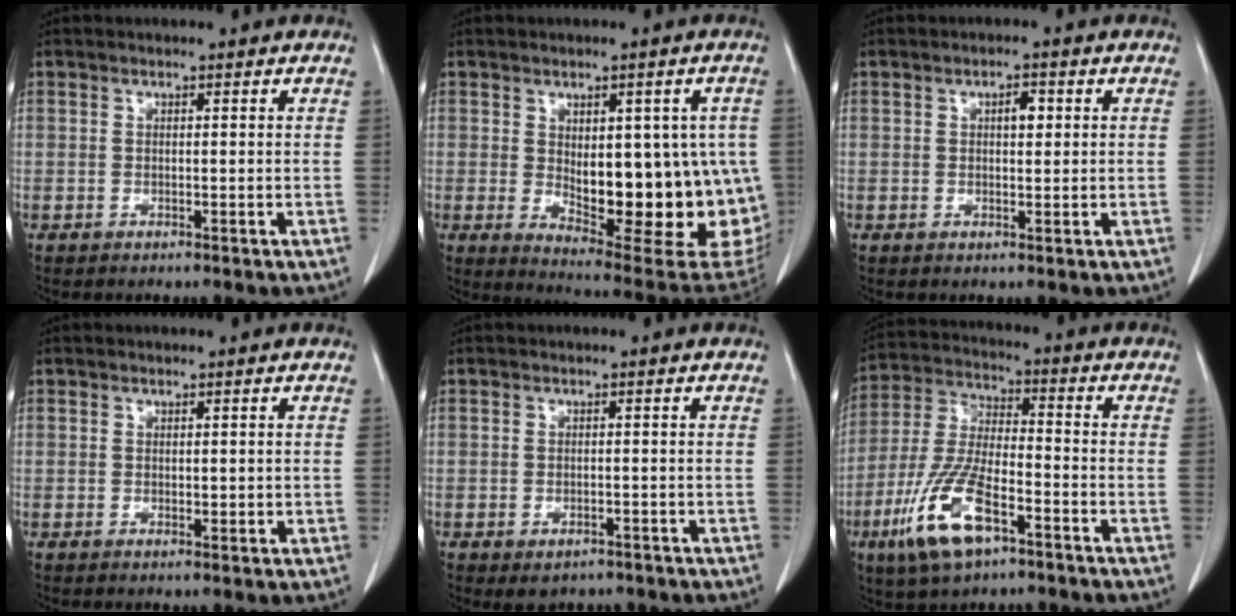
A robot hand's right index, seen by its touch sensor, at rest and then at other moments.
{"total": 20.3, "force": [-1.6, 7.7, 18.7], "torque": [-0.182, 0.006, 0.012]}
{"total": 2.2, "force": [0.6, 1.0, 1.9], "torque": [-0.030, 0.002, 0.010]}
{"total": 1.1, "force": [0.2, 0.6, 0.8], "torque": [-0.011, -0.004, 0.006]}
{"total": 2.6, "force": [-1.6, 1.6, 1.2], "torque": [-0.009, -0.001, -0.010]}
{"total": 13.0, "force": [-6.4, 4.0, 10.6], "torque": [-0.226, -0.011, -0.117]}